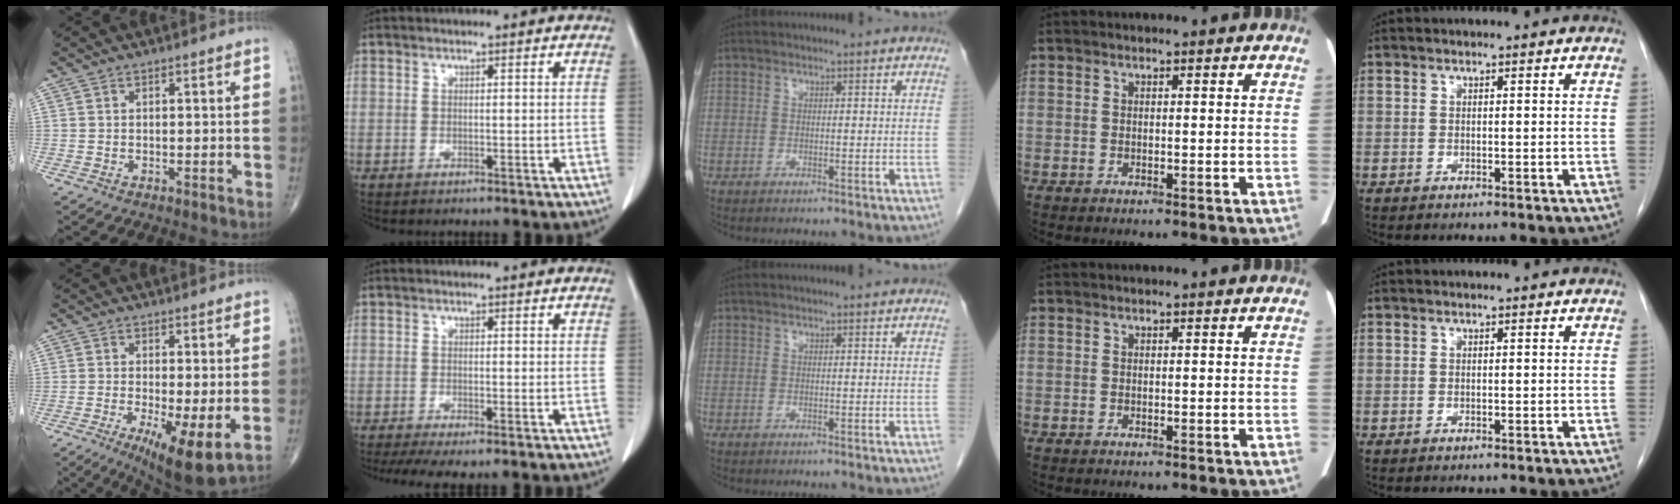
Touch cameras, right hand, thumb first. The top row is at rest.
{"thumb": {"total": 10.2, "force": [-2.5, 2.6, 9.5], "torque": [-0.157, -0.026, -0.037]}, "index": {"total": 5.1, "force": [-3.7, 0.7, 3.4], "torque": [-0.055, -0.012, -0.062]}}